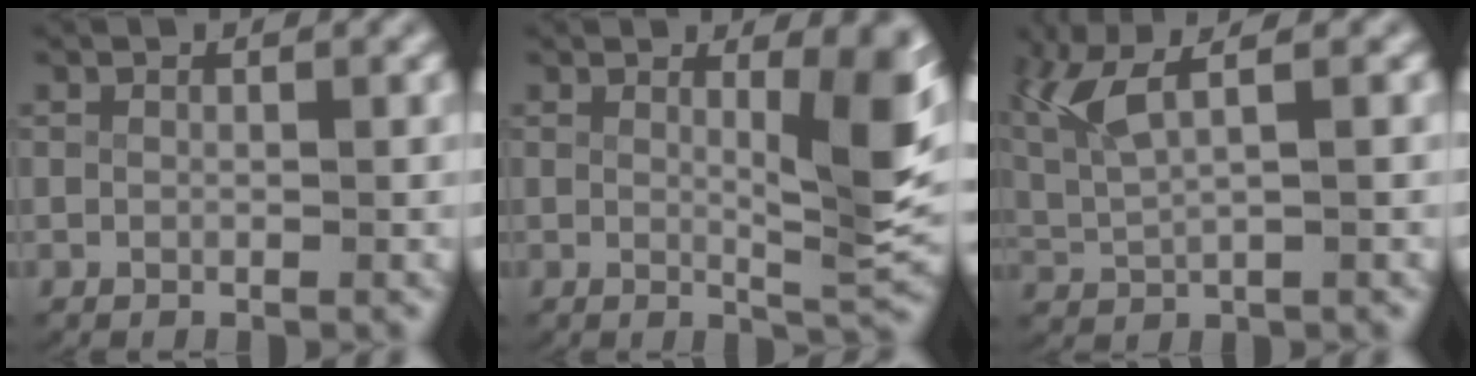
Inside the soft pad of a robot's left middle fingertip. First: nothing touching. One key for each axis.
{"total": 5.8, "fx": 1.4, "fy": 1.0, "fz": 5.5, "tx": -0.066, "ty": -0.020, "tz": 0.028}
{"total": 4.3, "fx": 1.5, "fy": 2.0, "fz": 3.5, "tx": -0.088, "ty": 0.004, "tz": 0.032}